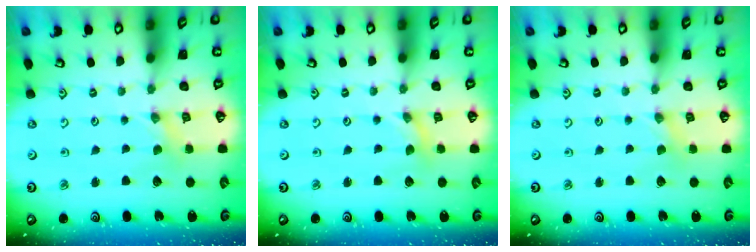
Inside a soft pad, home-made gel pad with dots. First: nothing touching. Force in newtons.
{"total": 0.0}
{"total": 0.0}